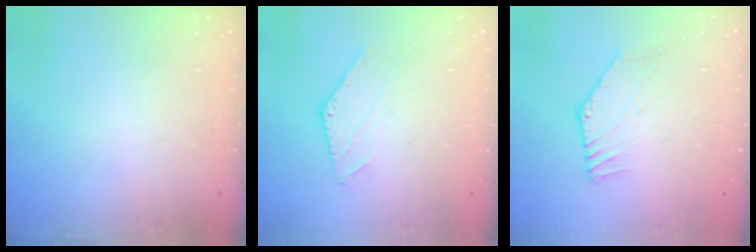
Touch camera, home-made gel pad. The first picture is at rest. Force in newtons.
{"total": 0.0}
{"total": 3.1, "press": 3.1, "slide": 0.1}